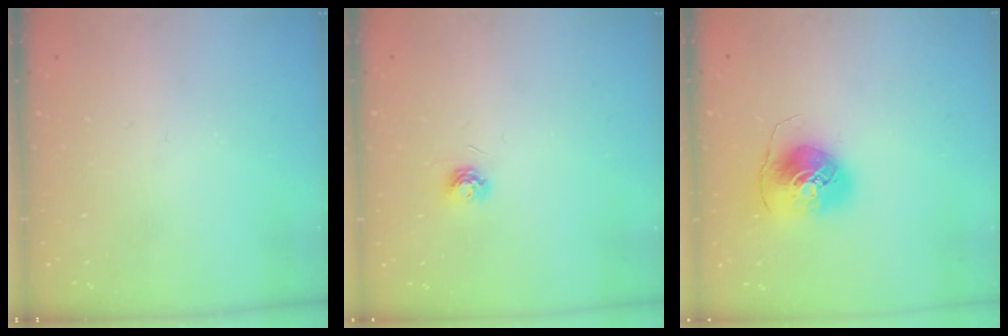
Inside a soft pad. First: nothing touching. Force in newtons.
{"total": 4.5, "press": 4.5, "slide": 0.5}
{"total": 8.1, "press": 8.0, "slide": 1.2}